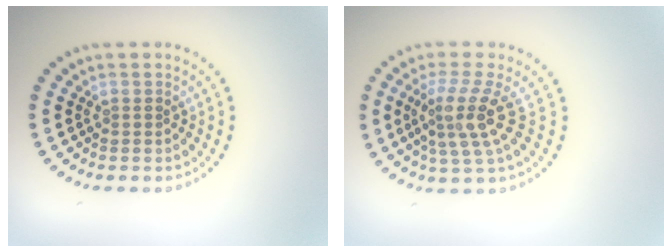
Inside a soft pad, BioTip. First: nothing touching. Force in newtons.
{"total": 4.1, "press": 2.8, "slide": 2.9}